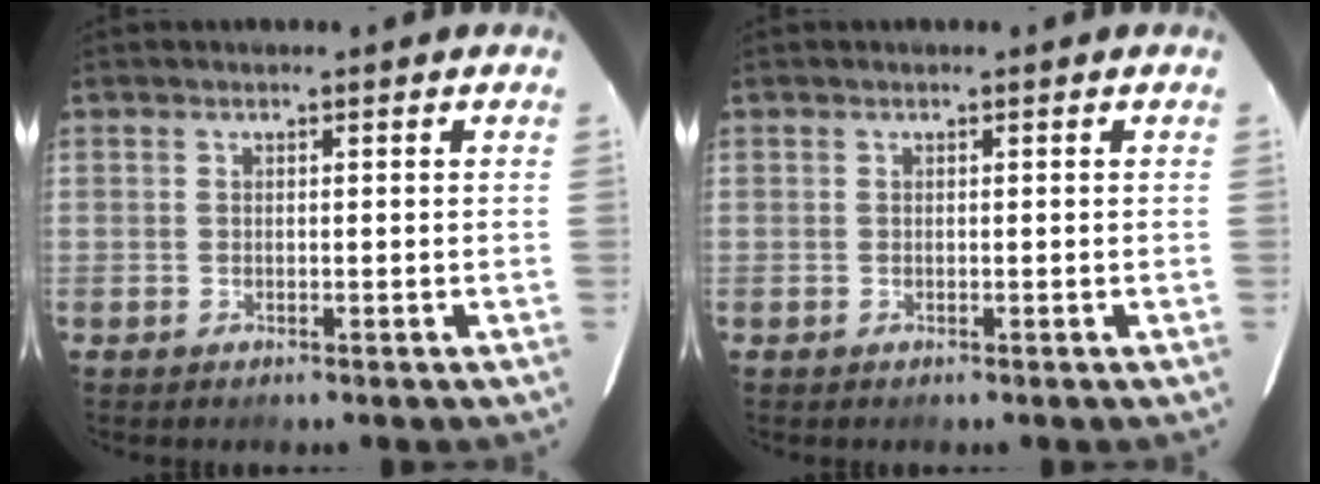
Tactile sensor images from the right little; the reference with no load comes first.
{"total": 0.0}